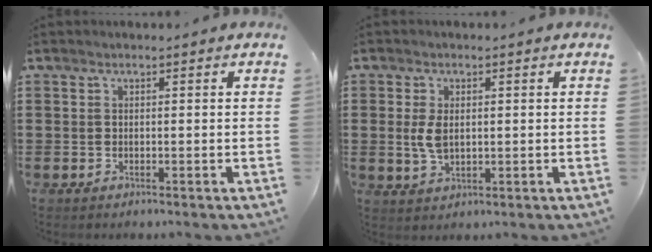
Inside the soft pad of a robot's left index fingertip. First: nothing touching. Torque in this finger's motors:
{"motor_torque": [0.86, 0.17, 0.51, 0.11]}